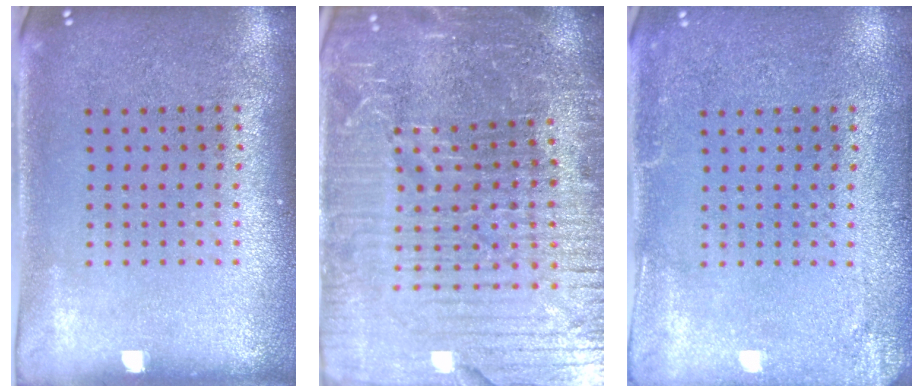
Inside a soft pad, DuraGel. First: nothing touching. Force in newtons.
{"total": 6.7, "press": 5.8, "slide": 3.3}
{"total": 2.1, "press": 2.1, "slide": 0.2}